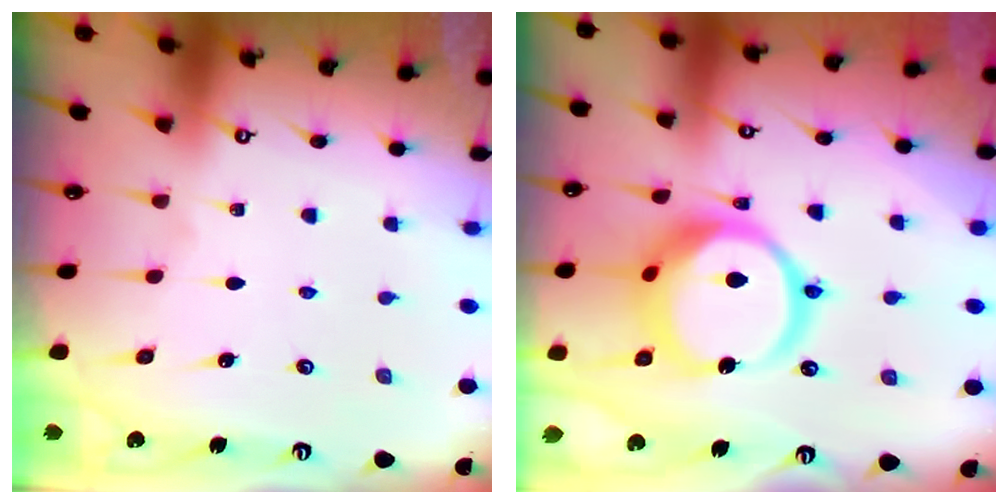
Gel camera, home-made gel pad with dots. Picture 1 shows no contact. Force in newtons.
{"total": 16.2, "press": 16.0, "slide": 2.1}